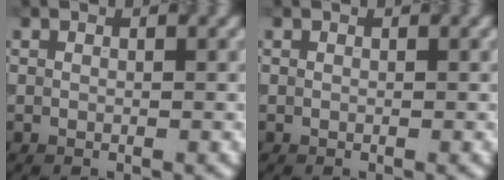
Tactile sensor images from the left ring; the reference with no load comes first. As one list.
[{"total": 0.0}]